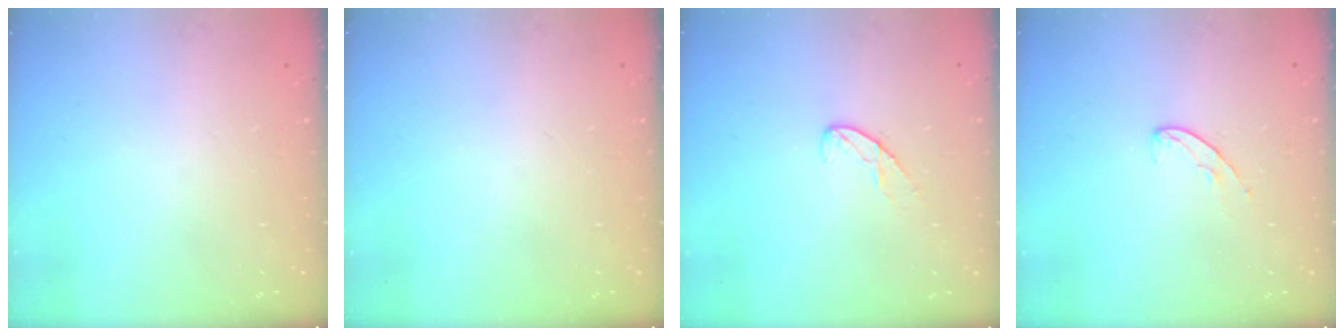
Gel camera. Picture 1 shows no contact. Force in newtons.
{"total": 0.0}
{"total": 8.0, "press": 8.0, "slide": 0.7}
{"total": 5.4, "press": 5.4, "slide": 0.4}